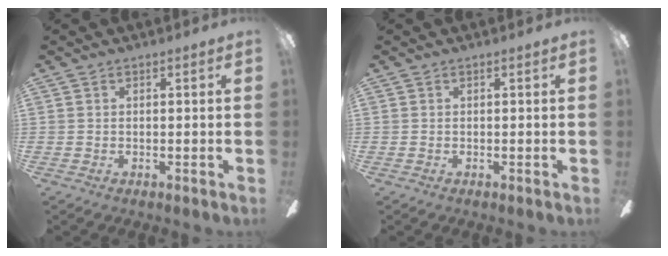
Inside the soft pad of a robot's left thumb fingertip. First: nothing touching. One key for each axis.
{"total": 0.0}